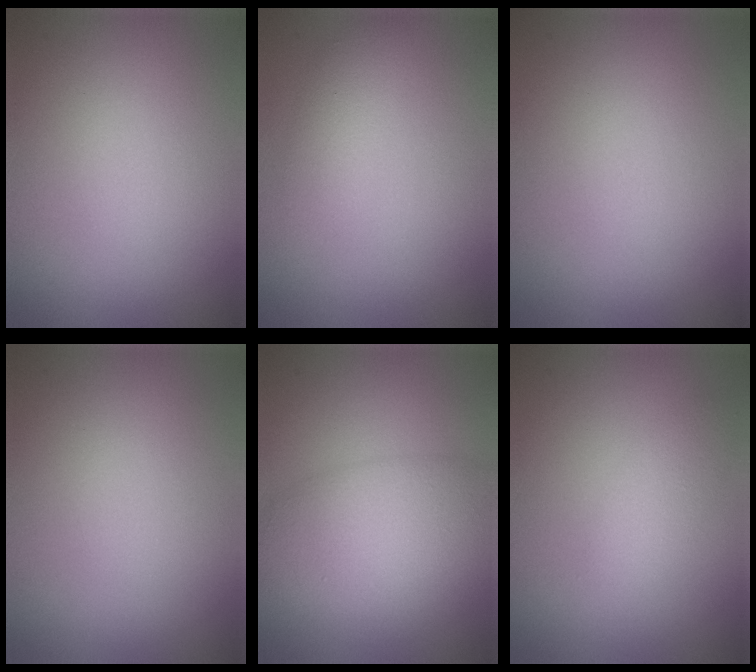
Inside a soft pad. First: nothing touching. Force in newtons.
{"total": 2.0, "press": 2.0, "slide": 0.1}
{"total": 0.0}
{"total": 0.0}
{"total": 6.9, "press": 6.9, "slide": 0.4}
{"total": 2.1, "press": 2.1, "slide": 0.1}